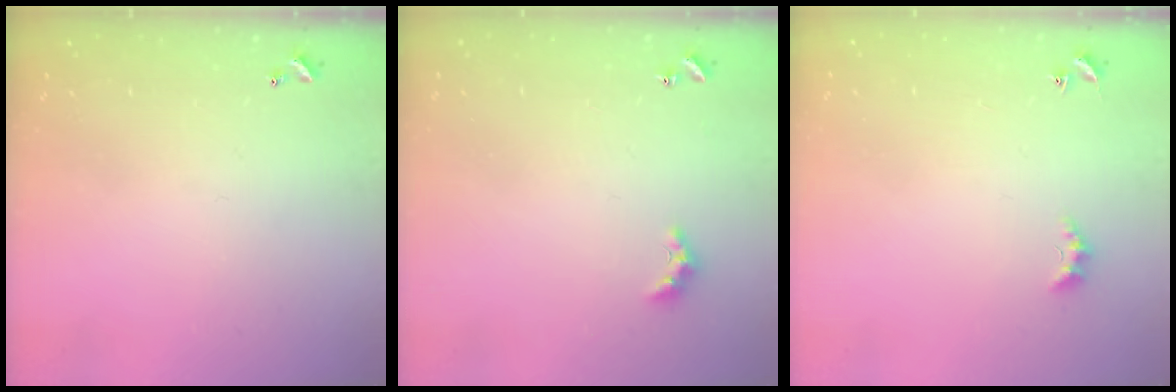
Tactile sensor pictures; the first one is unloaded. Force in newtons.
{"total": 4.0, "press": 4.0, "slide": 0.7}
{"total": 2.4, "press": 2.4, "slide": 0.6}